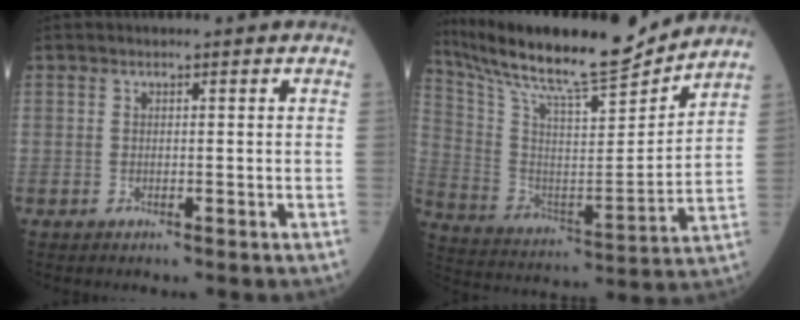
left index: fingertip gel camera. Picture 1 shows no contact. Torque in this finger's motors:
{"motor_torque": [0.16, -0.46, 0.55, 0.17]}